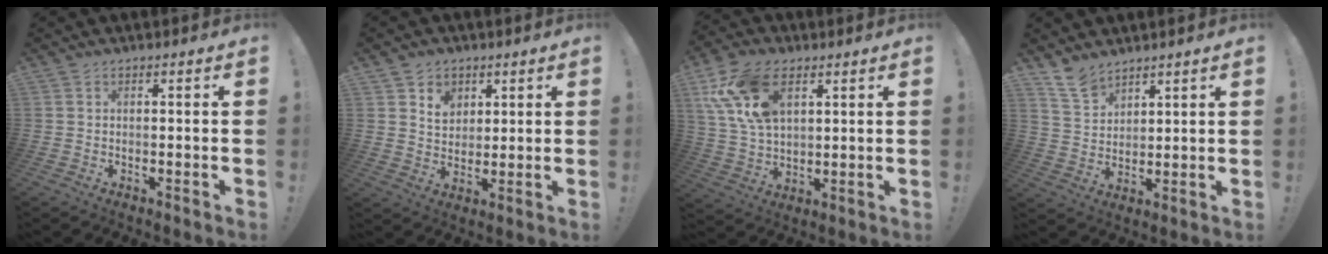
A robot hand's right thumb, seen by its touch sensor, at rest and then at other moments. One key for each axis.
{"total": 6.7, "fx": 3.8, "fy": 5.3, "fz": 1.7, "tx": -0.017, "ty": -0.022, "tz": 0.069}
{"total": 17.3, "fx": 7.6, "fy": 10.8, "fz": 11.2, "tx": -0.226, "ty": -0.020, "tz": 0.143}
{"total": 8.6, "fx": 7.1, "fy": 4.3, "fz": 2.3, "tx": -0.052, "ty": -0.046, "tz": 0.140}